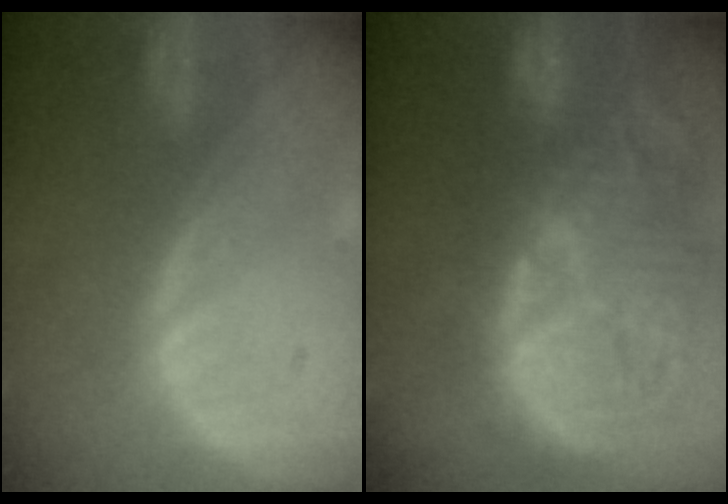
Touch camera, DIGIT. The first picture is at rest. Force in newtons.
{"total": 15.3, "press": 13.2, "slide": 7.6}